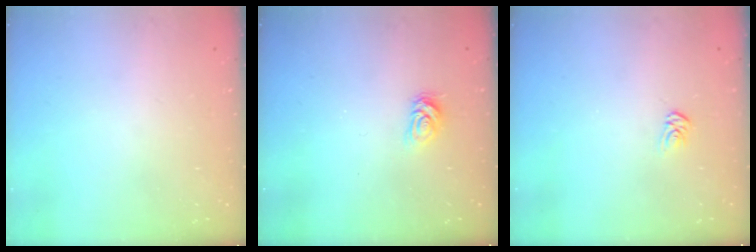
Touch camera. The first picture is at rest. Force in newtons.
{"total": 5.1, "press": 5.1, "slide": 0.6}
{"total": 2.9, "press": 2.9, "slide": 0.2}